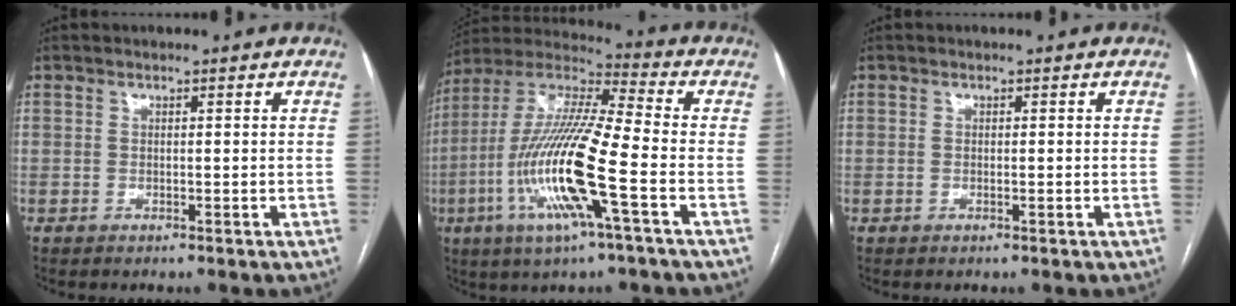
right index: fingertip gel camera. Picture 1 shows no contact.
{"total": 18.2, "force": [-5.4, 1.4, 17.3], "torque": [-0.358, -0.009, -0.106]}
{"total": 0.6, "force": [-0.1, 0.2, 0.6], "torque": [-0.013, -0.001, -0.001]}